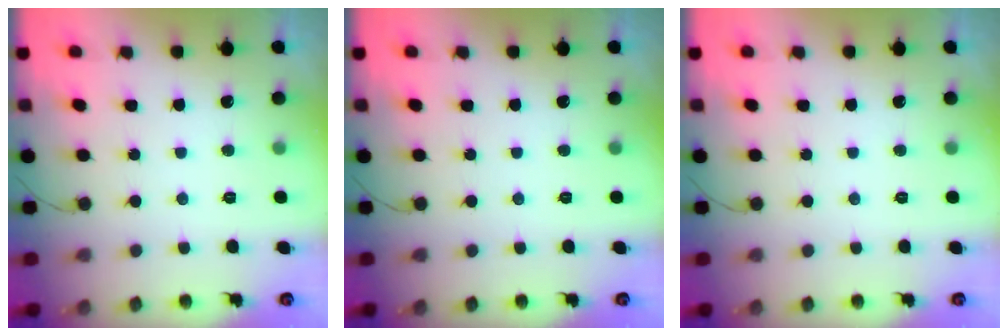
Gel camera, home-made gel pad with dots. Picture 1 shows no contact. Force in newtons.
{"total": 0.0}
{"total": 0.0}